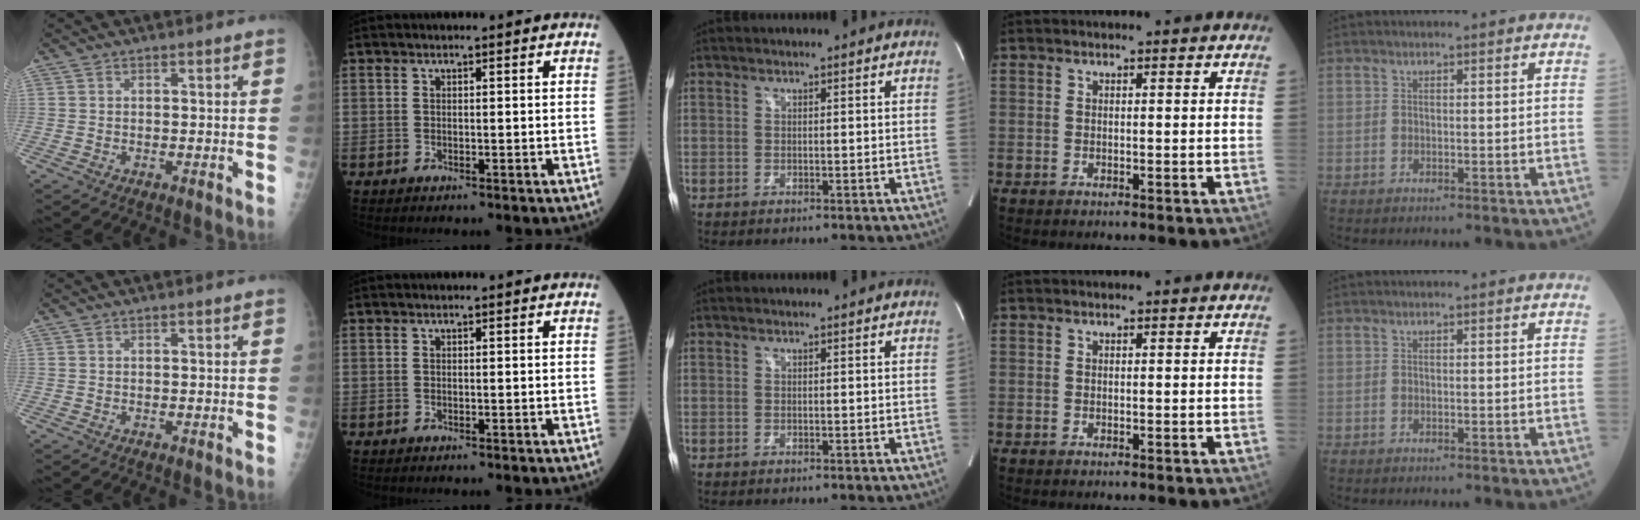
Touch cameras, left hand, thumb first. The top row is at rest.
{}